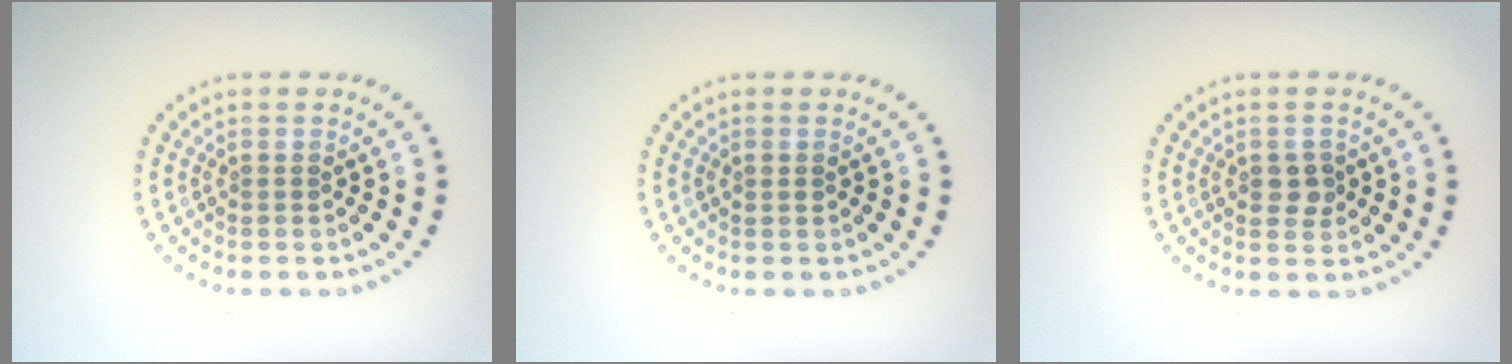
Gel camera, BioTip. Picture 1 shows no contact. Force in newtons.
{"total": 0.8, "press": 0.8, "slide": 0.2}
{"total": 1.9, "press": 1.8, "slide": 0.3}